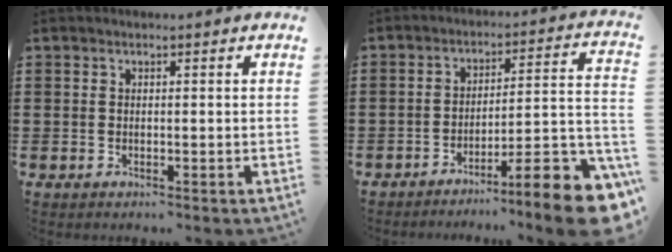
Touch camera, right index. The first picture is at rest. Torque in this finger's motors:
{"motor_torque": [2.14, 0.00, 1.05, 0.21]}